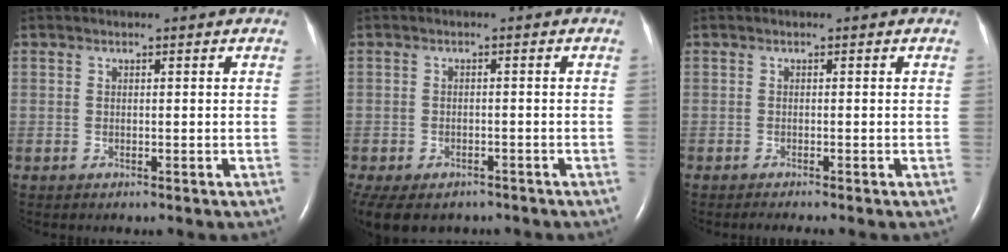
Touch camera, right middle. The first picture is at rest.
{"total": 12.8, "force": [-8.3, 8.0, 5.5], "torque": [-0.148, -0.016, -0.104]}
{"total": 1.3, "force": [-1.1, -0.3, 0.6], "torque": [-0.013, -0.002, -0.019]}